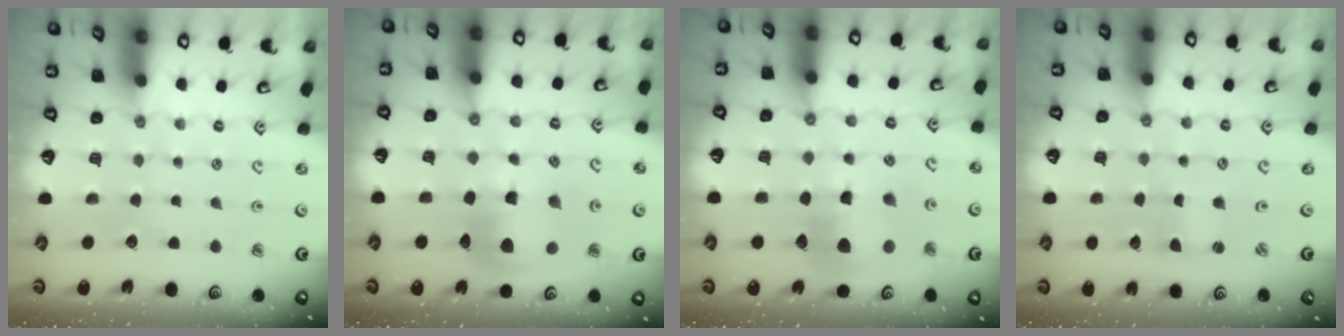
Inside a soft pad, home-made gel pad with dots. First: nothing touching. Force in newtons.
{"total": 10.9, "press": 10.8, "slide": 1.4}
{"total": 11.1, "press": 11.0, "slide": 1.6}
{"total": 0.6, "press": 0.6, "slide": 0.1}